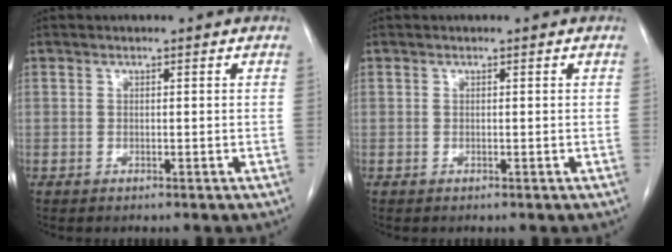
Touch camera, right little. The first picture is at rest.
{"total": 0.0}